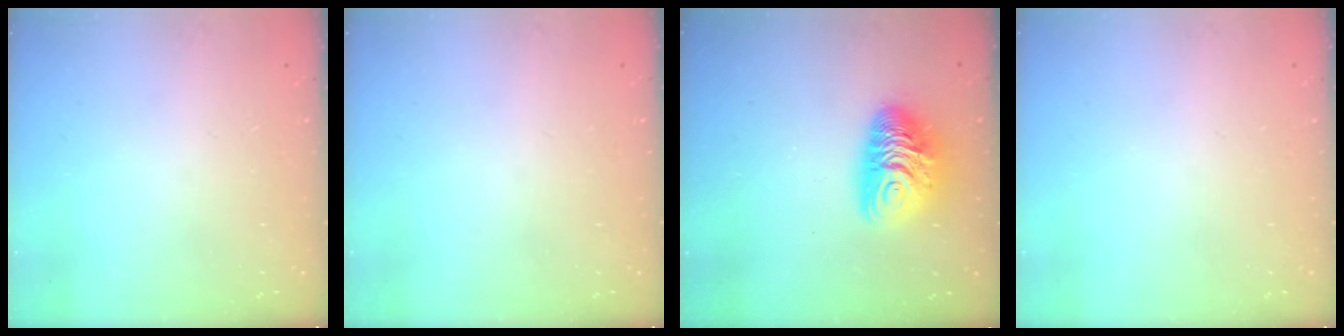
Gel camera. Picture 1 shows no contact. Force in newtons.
{"total": 0.0}
{"total": 11.0, "press": 11.0, "slide": 0.9}
{"total": 0.0}